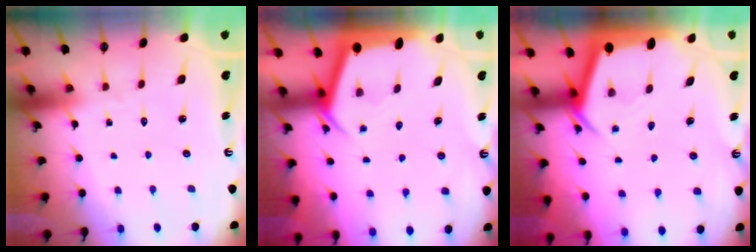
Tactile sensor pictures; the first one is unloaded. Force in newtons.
{"total": 3.5, "press": 3.4, "slide": 0.3}
{"total": 3.8, "press": 3.8, "slide": 0.4}